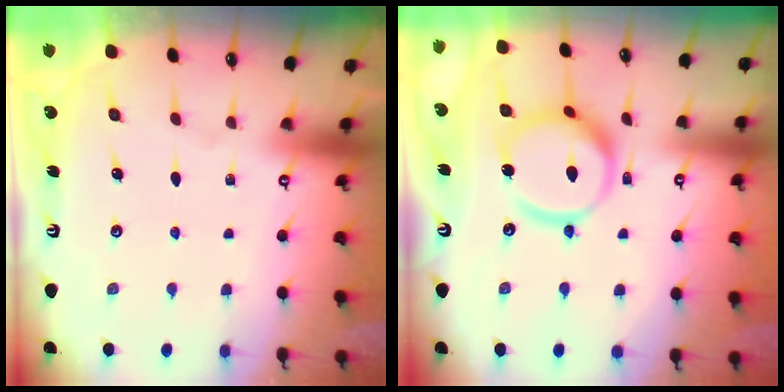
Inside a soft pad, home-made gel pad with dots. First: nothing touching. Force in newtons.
{"total": 14.4, "press": 14.3, "slide": 1.5}